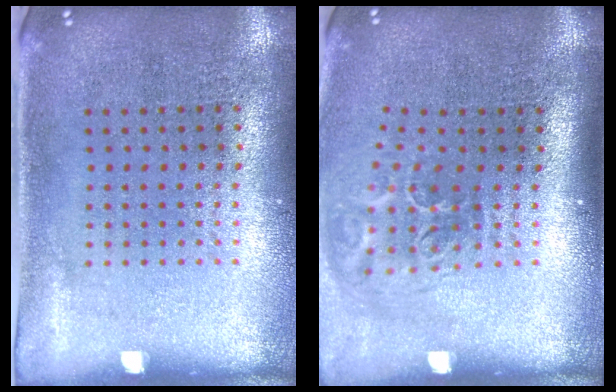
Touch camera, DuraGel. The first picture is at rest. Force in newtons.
{"total": 2.0, "press": 1.2, "slide": 1.6}